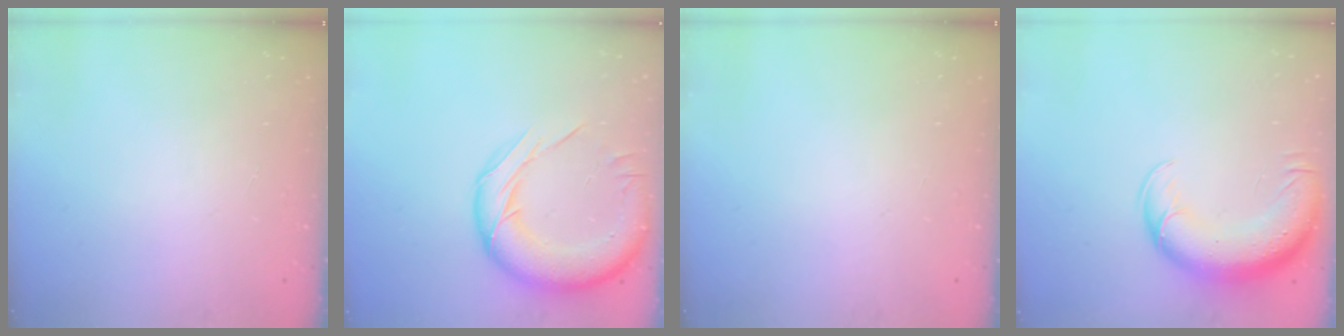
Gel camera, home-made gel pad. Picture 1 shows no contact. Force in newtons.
{"total": 18.5, "press": 18.2, "slide": 3.6}
{"total": 0.0}
{"total": 13.5, "press": 13.1, "slide": 3.3}